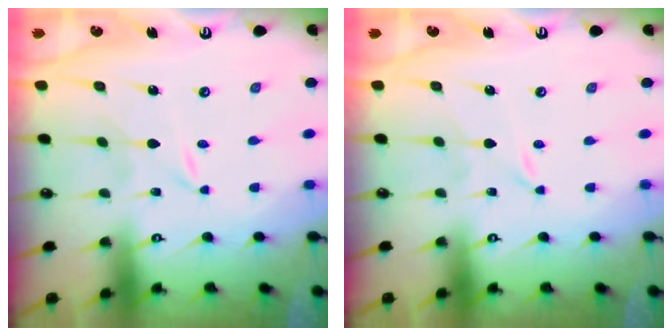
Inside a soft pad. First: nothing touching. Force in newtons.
{"total": 0.0}